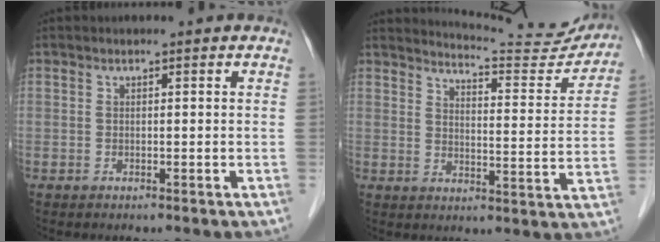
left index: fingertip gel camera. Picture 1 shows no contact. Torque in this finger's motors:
{"motor_torque": [0.31, -0.89, -0.03, -0.01]}